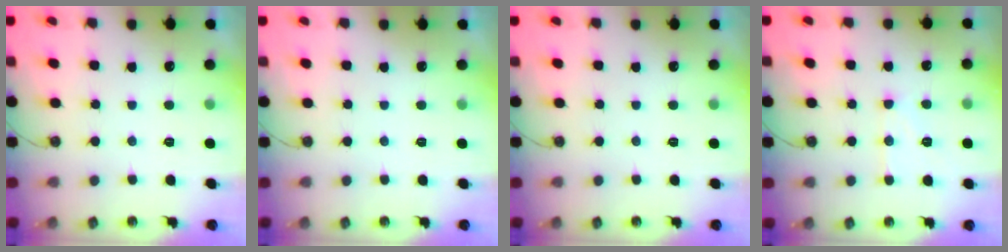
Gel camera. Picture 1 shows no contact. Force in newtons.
{"total": 0.0}
{"total": 0.0}
{"total": 9.3, "press": 9.3, "slide": 0.8}